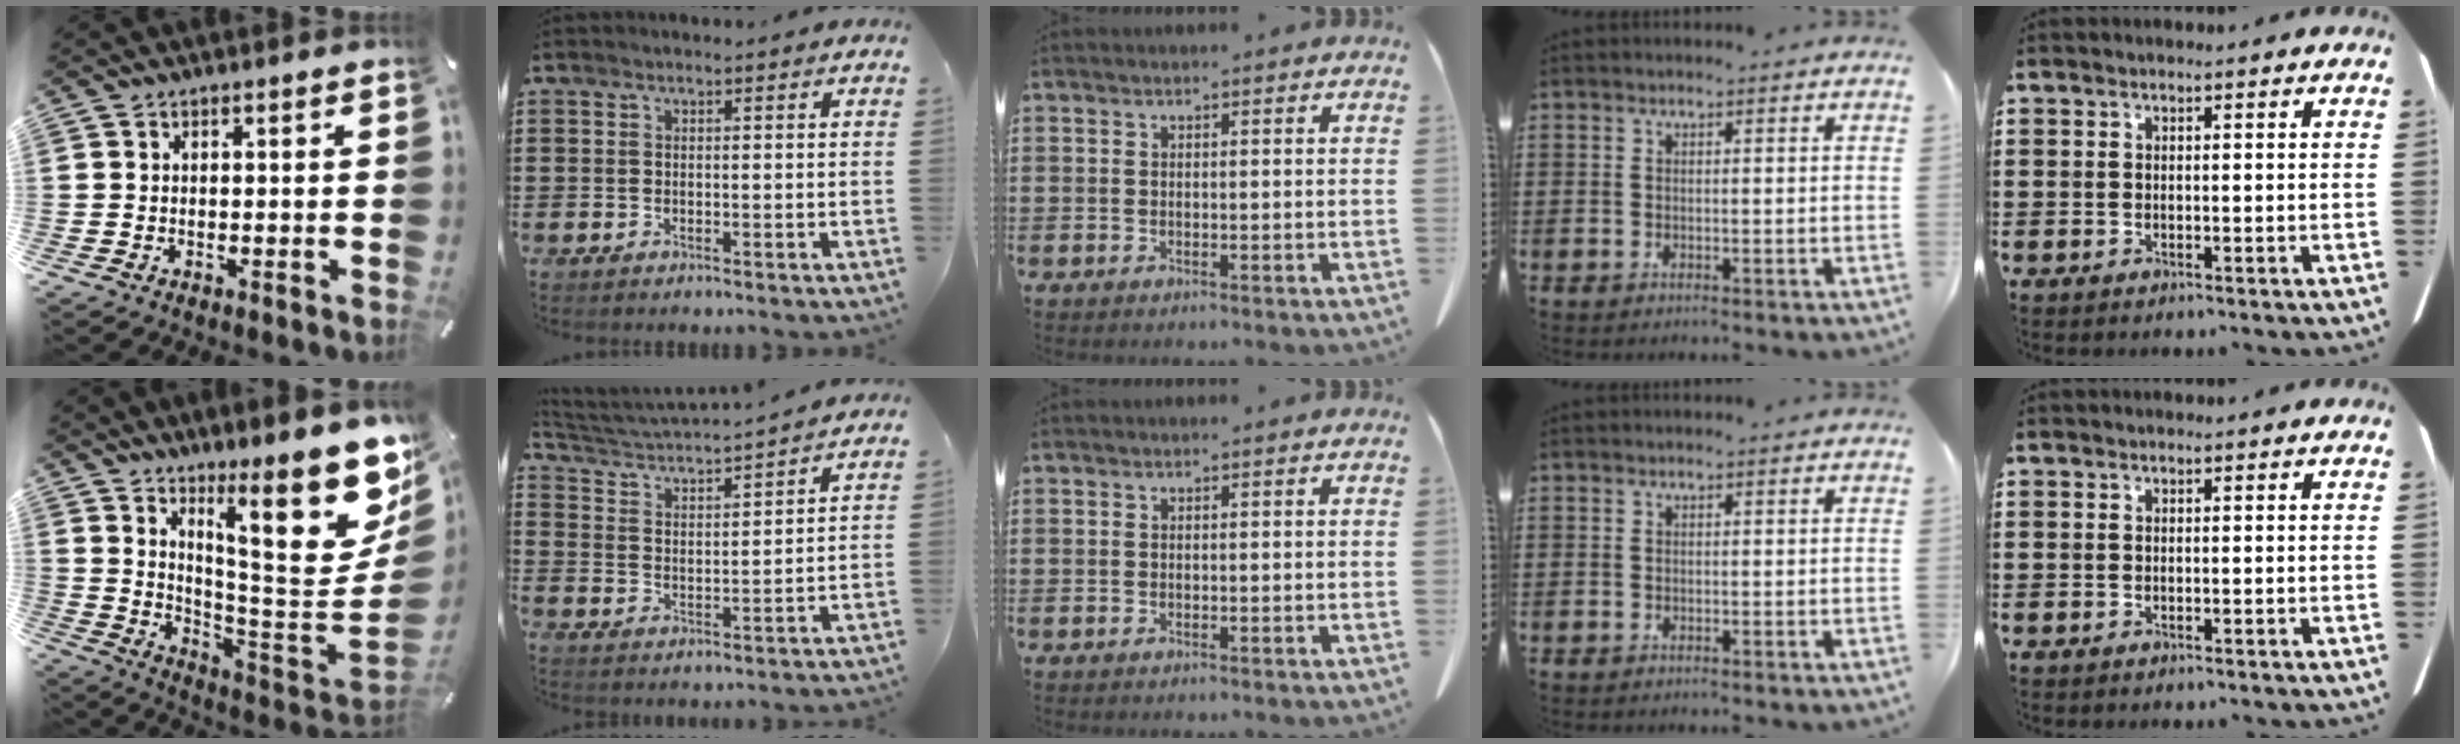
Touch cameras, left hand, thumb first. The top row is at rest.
{"thumb": {"total": 25.4, "force": [13.9, 7.4, 19.9], "torque": [-0.270, -0.119, 0.223]}, "index": {"total": 3.5, "force": [3.4, -0.2, 1.0], "torque": [-0.040, -0.032, 0.050]}}